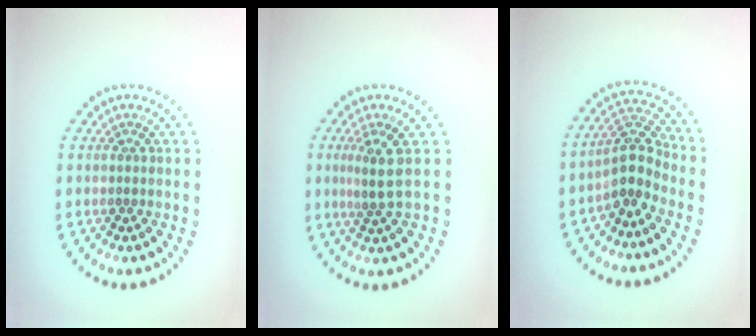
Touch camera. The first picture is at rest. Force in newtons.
{"total": 2.6, "press": 1.9, "slide": 1.7}
{"total": 3.6, "press": 3.0, "slide": 1.9}